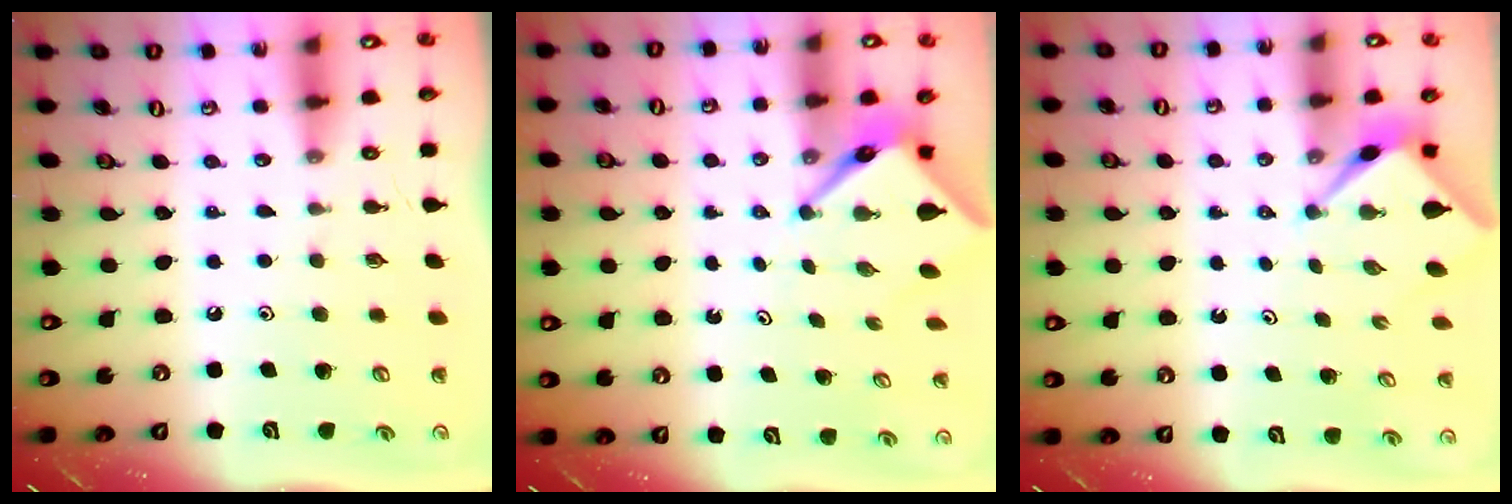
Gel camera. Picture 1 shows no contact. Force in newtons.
{"total": 5.0, "press": 5.0, "slide": 0.2}
{"total": 2.5, "press": 2.4, "slide": 0.3}